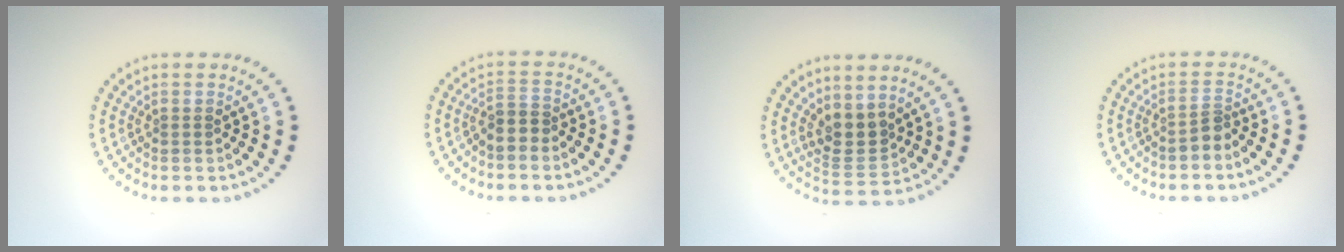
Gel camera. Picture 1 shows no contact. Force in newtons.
{"total": 1.5, "press": 1.1, "slide": 1.0}
{"total": 2.9, "press": 2.4, "slide": 1.6}
{"total": 1.7, "press": 1.2, "slide": 1.1}